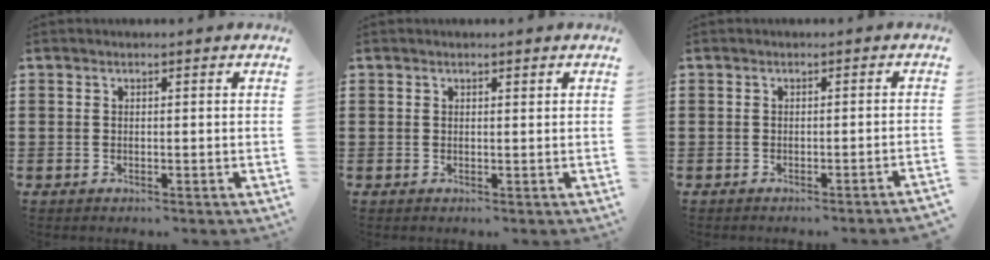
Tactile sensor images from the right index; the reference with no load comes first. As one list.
[{"total": 0.5, "force": [0.4, 0.4, 0.1], "torque": [-0.002, 0.002, 0.007]}, {"total": 1.2, "force": [-0.9, -0.4, 0.6], "torque": [-0.010, -0.002, -0.019]}]